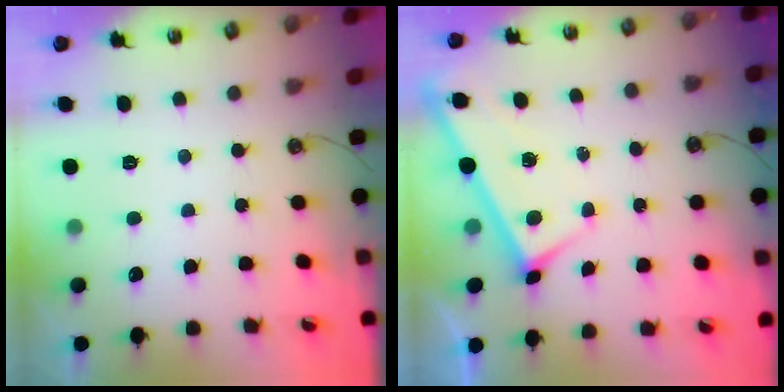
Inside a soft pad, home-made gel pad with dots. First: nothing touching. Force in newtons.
{"total": 2.9, "press": 2.9, "slide": 0.2}